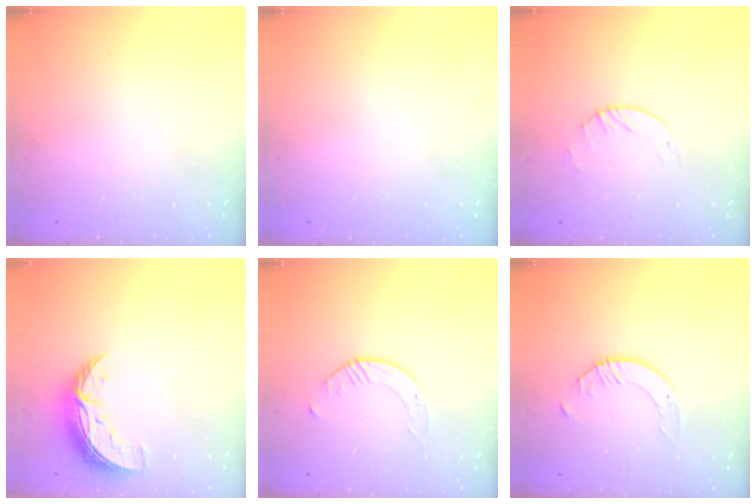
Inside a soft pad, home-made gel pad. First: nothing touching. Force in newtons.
{"total": 0.0}
{"total": 2.6, "press": 2.6, "slide": 0.3}
{"total": 9.3, "press": 9.3, "slide": 0.5}
{"total": 1.7, "press": 1.7, "slide": 0.2}
{"total": 2.7, "press": 2.7, "slide": 0.2}